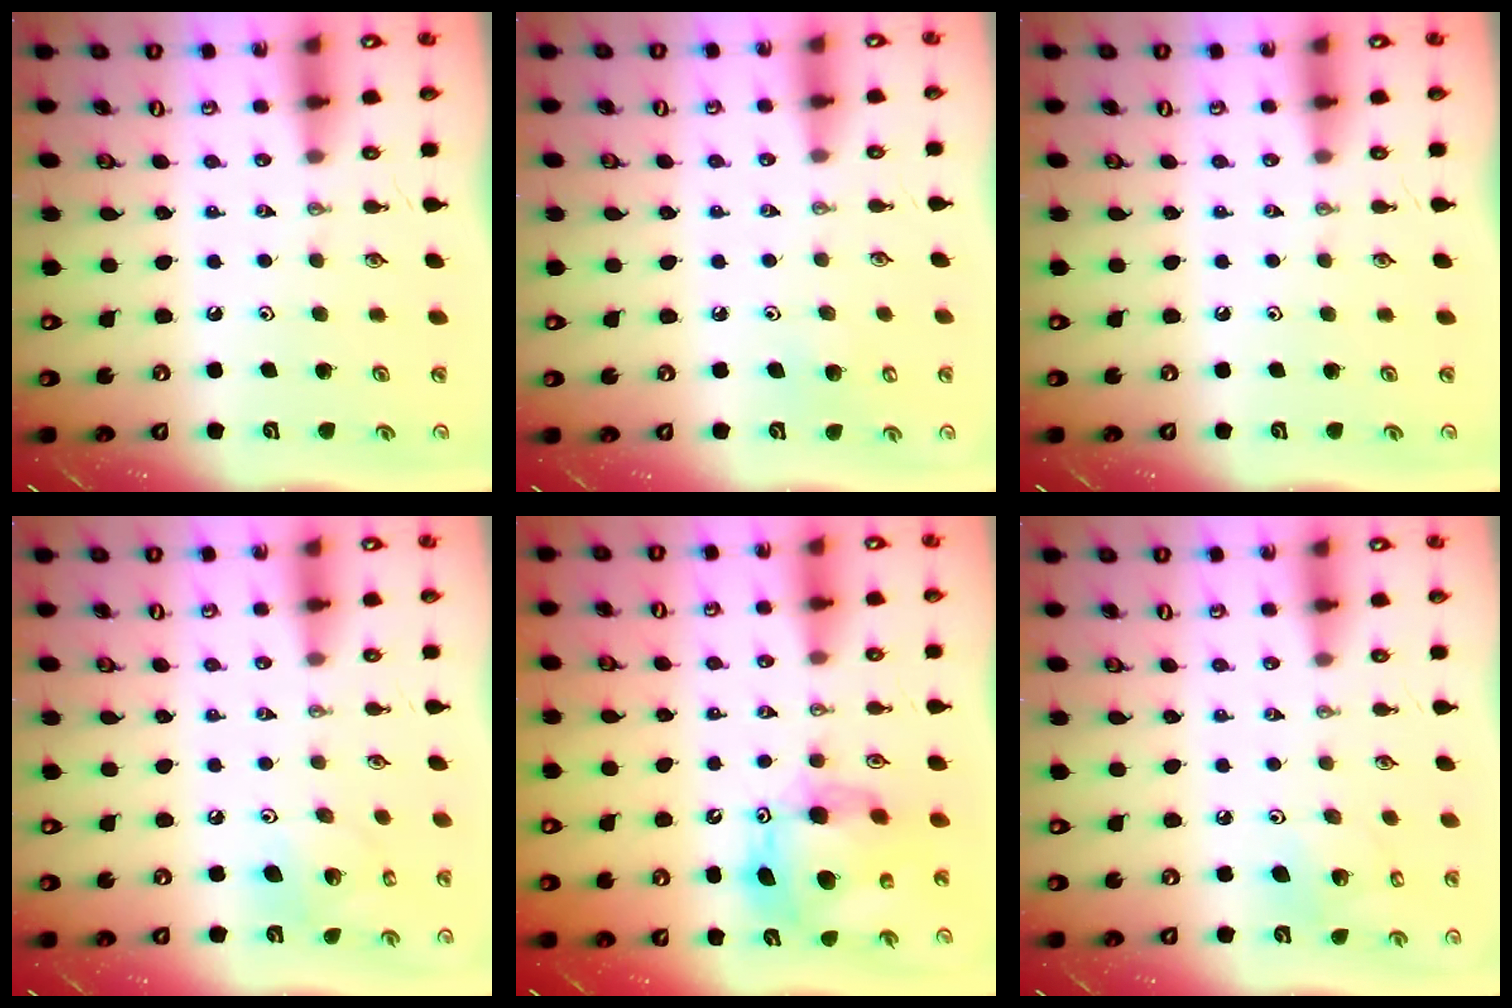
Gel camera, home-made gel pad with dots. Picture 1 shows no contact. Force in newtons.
{"total": 5.3, "press": 5.2, "slide": 0.7}
{"total": 0.0}
{"total": 9.5, "press": 9.5, "slide": 0.7}
{"total": 14.1, "press": 14.0, "slide": 1.1}
{"total": 5.6, "press": 5.4, "slide": 1.4}